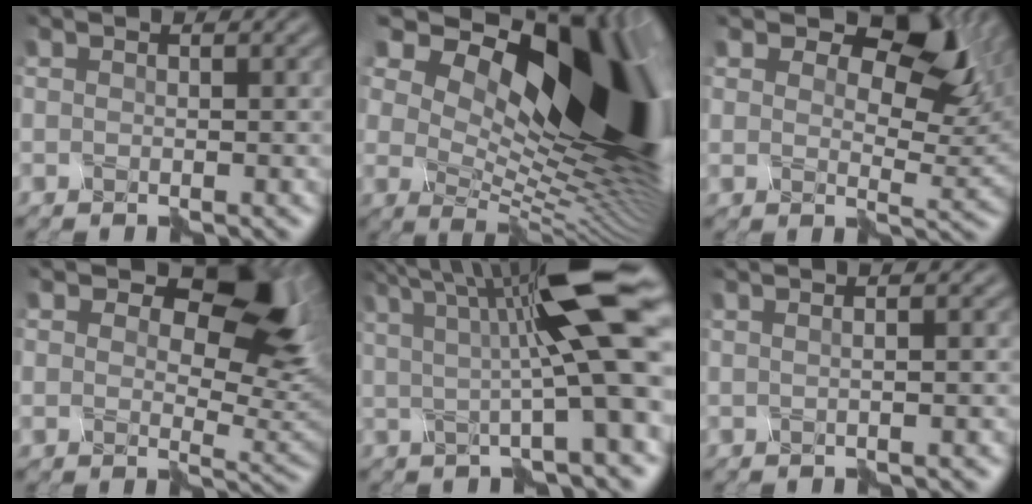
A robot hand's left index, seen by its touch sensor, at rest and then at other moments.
{"total": 17.8, "force": [7.9, 7.9, 13.9], "torque": [-0.211, 0.034, 0.134]}
{"total": 10.0, "force": [5.7, 4.9, 6.6], "torque": [-0.089, 0.008, 0.086]}
{"total": 10.4, "force": [5.2, 5.6, 7.0], "torque": [-0.095, 0.002, 0.083]}
{"total": 12.0, "force": [2.8, 1.5, 11.6], "torque": [-0.157, 0.005, 0.045]}
{"total": 1.0, "force": [-0.2, -0.9, 0.4], "torque": [-0.006, 0.001, -0.005]}